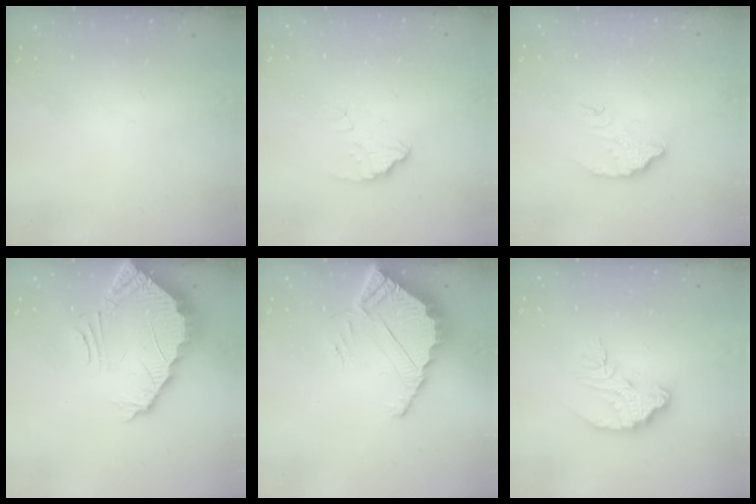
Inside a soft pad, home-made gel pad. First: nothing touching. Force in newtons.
{"total": 3.5, "press": 3.4, "slide": 0.3}
{"total": 5.9, "press": 5.9, "slide": 0.3}
{"total": 3.7, "press": 3.7, "slide": 0.2}
{"total": 5.9, "press": 5.9, "slide": 0.3}
{"total": 10.9, "press": 10.9, "slide": 1.0}